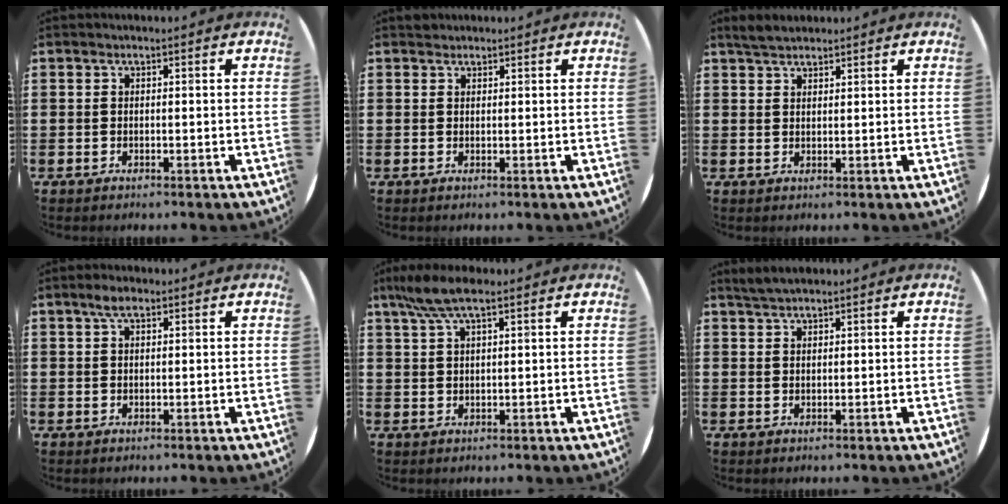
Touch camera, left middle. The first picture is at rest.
{"total": 0.8, "force": [0.8, 0.3, -0.1], "torque": [0.008, -0.001, 0.014]}
{"total": 2.8, "force": [2.5, 0.9, 0.9], "torque": [-0.016, 0.001, 0.046]}
{"total": 2.5, "force": [1.6, 1.0, 1.6], "torque": [-0.027, 0.003, 0.027]}
{"total": 5.3, "force": [3.6, 1.1, 3.7], "torque": [-0.081, 0.002, 0.064]}
{"total": 2.3, "force": [2.1, 0.4, 0.8], "torque": [-0.019, 0.005, 0.040]}